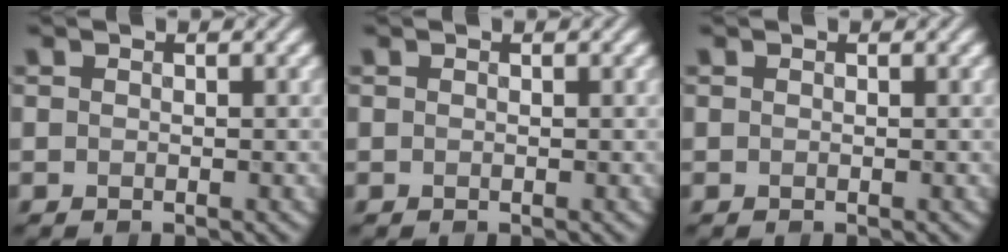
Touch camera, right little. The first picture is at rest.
{"total": 0.0}
{"total": 0.0}